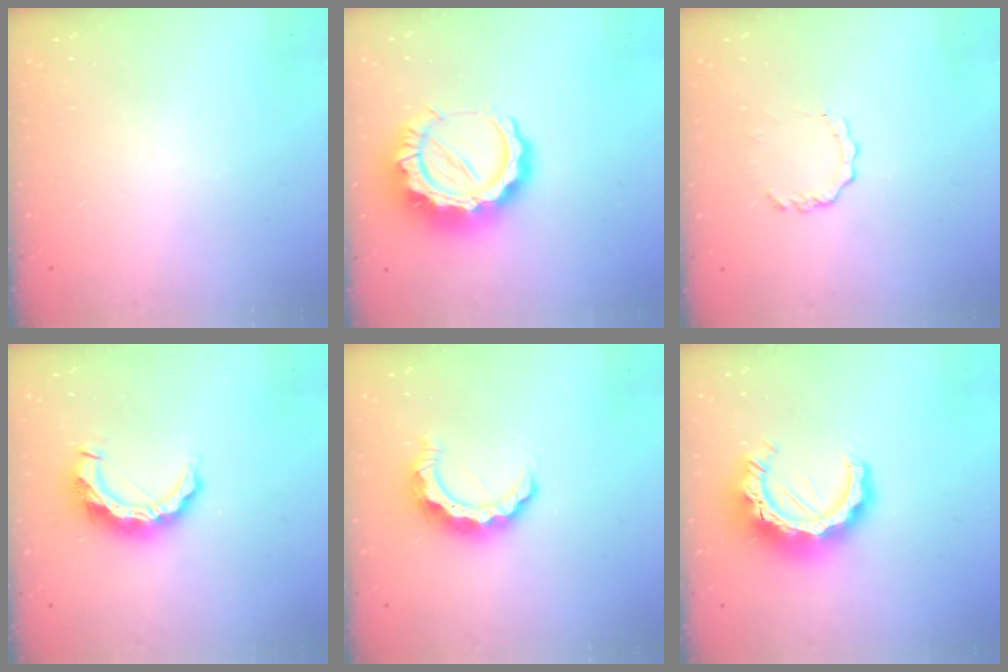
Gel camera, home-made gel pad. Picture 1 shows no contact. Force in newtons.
{"total": 19.3, "press": 19.2, "slide": 1.8}
{"total": 4.1, "press": 4.0, "slide": 0.4}
{"total": 10.1, "press": 10.1, "slide": 0.2}
{"total": 8.5, "press": 8.5, "slide": 0.6}
{"total": 12.8, "press": 12.8, "slide": 1.3}